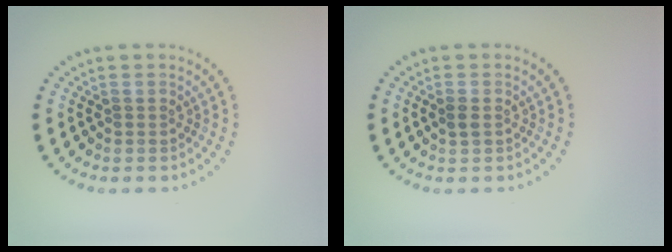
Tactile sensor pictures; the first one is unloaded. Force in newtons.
{"total": 1.0, "press": 1.0, "slide": 0.2}